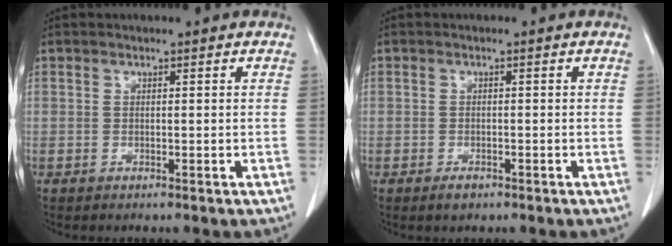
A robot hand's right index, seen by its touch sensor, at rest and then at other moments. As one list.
[{"total": 1.6, "force": [-1.0, 0.9, 0.8], "torque": [-0.013, 0.001, -0.012]}]